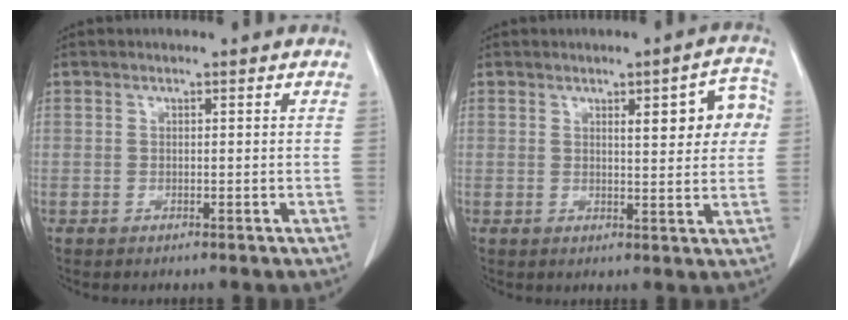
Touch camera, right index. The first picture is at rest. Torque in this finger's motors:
{"motor_torque": [0.16, 0.15, 0.13, 0.03]}